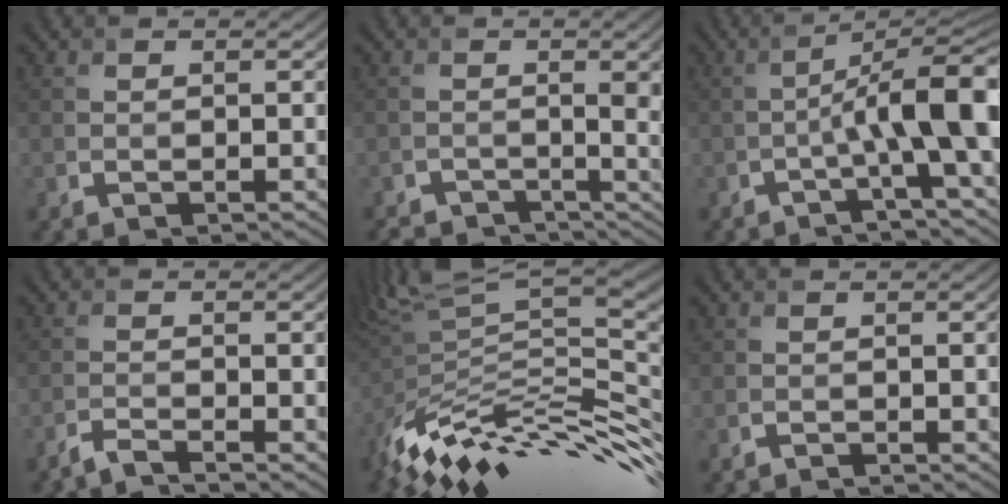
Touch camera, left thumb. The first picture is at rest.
{"total": 4.8, "force": [-2.3, 1.3, 4.0], "torque": [-0.052, -0.006, -0.037]}
{"total": 9.2, "force": [-1.7, 1.5, 9.0], "torque": [-0.126, 0.016, -0.038]}
{"total": 2.8, "force": [-2.4, 0.3, 1.3], "torque": [-0.011, 0.003, -0.059]}
{"total": 13.8, "force": [-5.1, 4.2, 12.1], "torque": [-0.218, 0.020, -0.103]}
{"total": 0.8, "force": [-0.7, 0.1, 0.3], "torque": [0.006, 0.003, -0.017]}